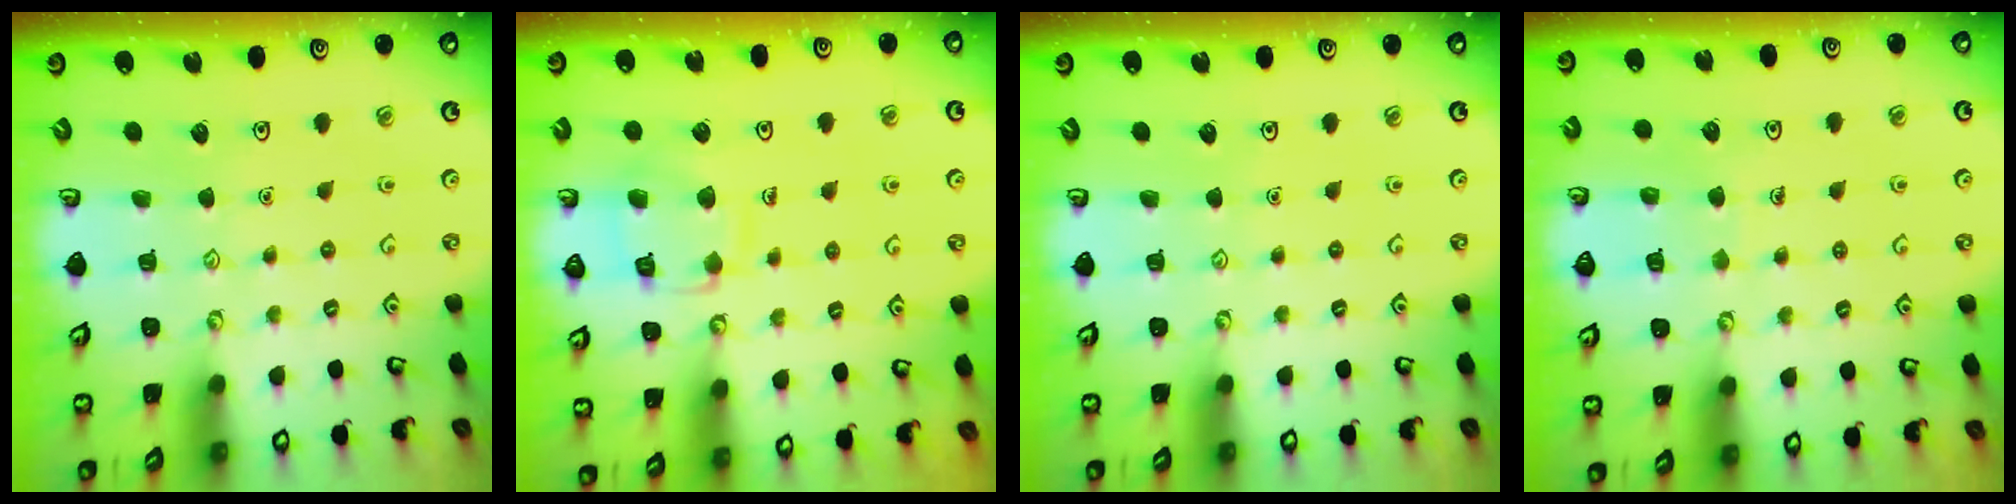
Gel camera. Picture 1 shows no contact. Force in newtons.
{"total": 10.9, "press": 10.9, "slide": 0.8}
{"total": 0.0}
{"total": 5.7, "press": 5.7, "slide": 0.4}